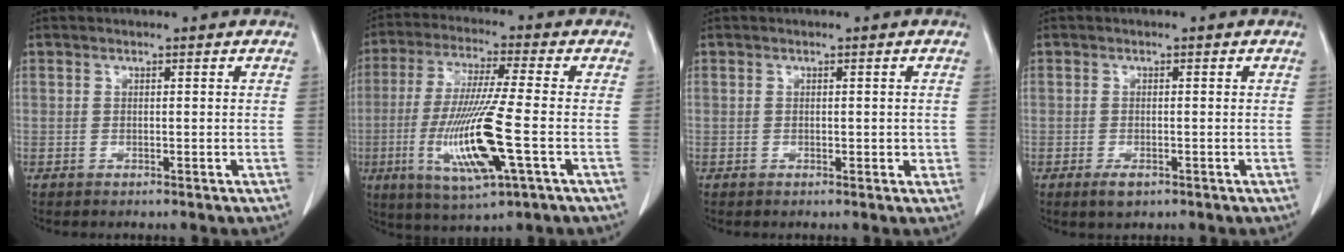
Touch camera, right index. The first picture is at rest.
{"total": 14.6, "force": [-3.8, 0.7, 14.0], "torque": [-0.287, -0.022, -0.070]}
{"total": 1.6, "force": [0.0, 1.0, 1.2], "torque": [-0.012, 0.003, 0.001]}
{"total": 2.1, "force": [-1.2, 1.2, 1.3], "torque": [-0.019, -0.001, -0.014]}